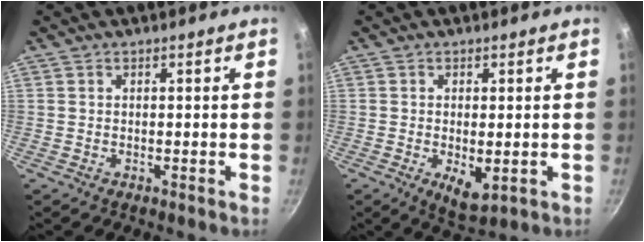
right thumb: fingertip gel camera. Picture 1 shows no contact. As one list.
[{"total": 5.4, "force": [-1.0, 2.5, 4.7], "torque": [-0.070, -0.013, -0.004]}]